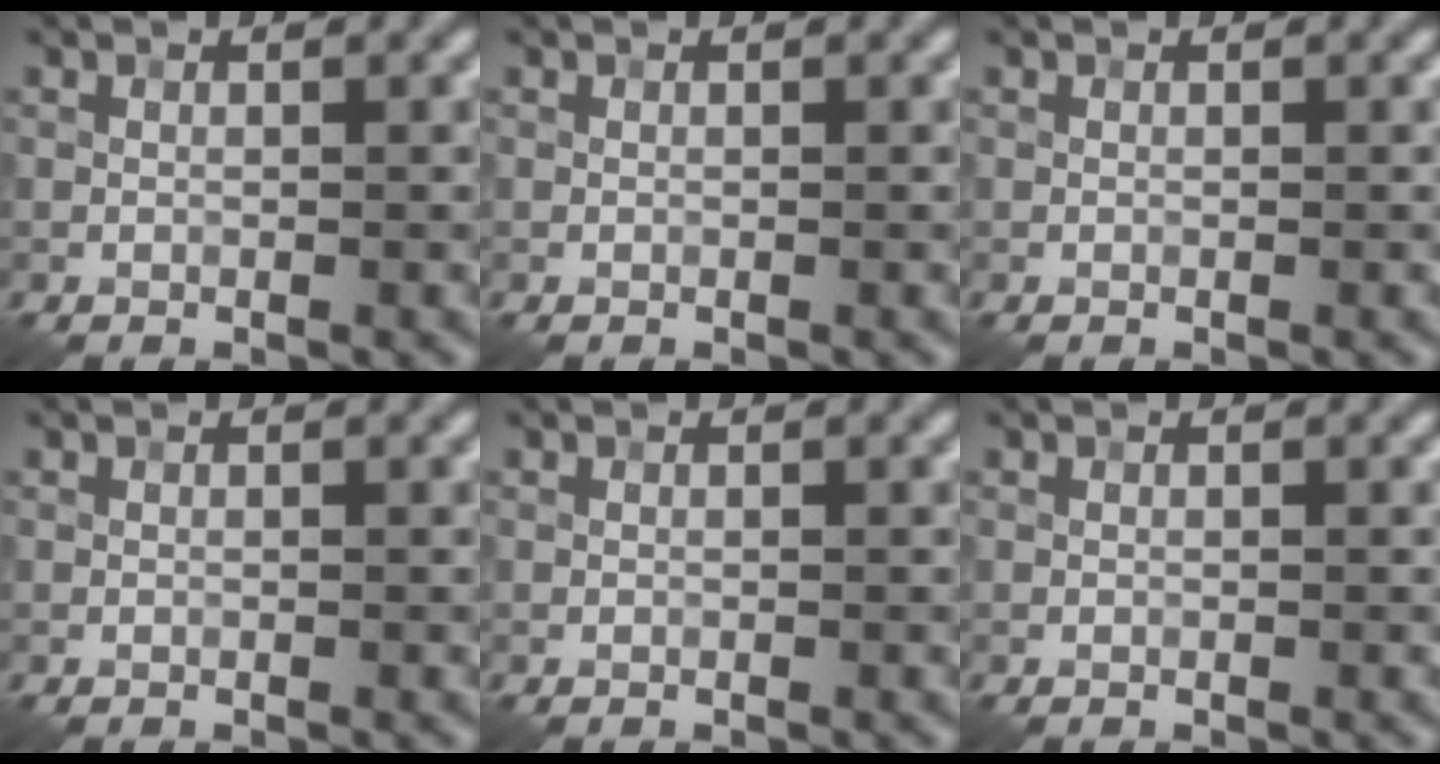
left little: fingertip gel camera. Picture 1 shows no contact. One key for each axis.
{"total": 0.0}
{"total": 0.0}
{"total": 0.0}
{"total": 0.0}
{"total": 0.0}